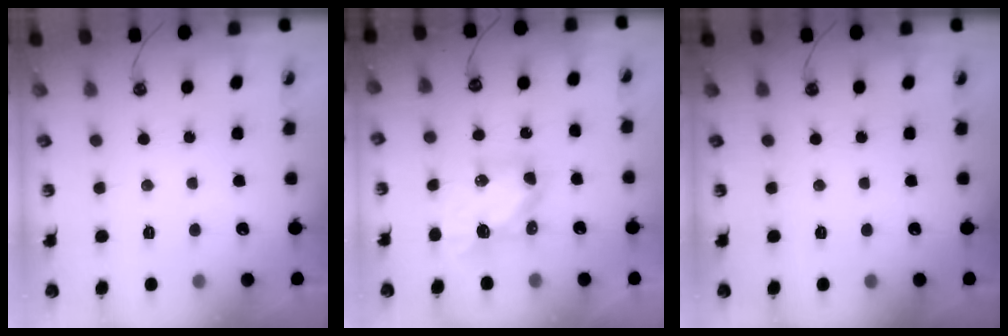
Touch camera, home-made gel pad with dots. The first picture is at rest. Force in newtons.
{"total": 6.9, "press": 6.9, "slide": 0.6}
{"total": 0.0}